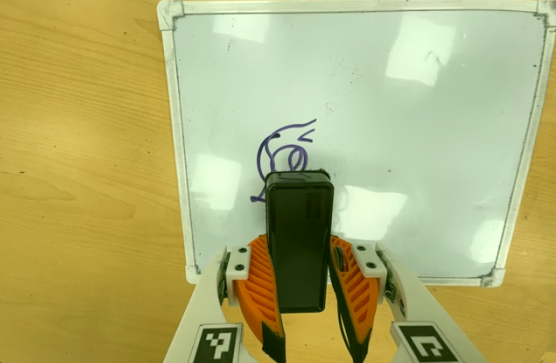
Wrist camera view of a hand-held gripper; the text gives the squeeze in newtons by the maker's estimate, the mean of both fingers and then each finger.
{"total": 8.1, "left": 6.7, "right": 9.4}